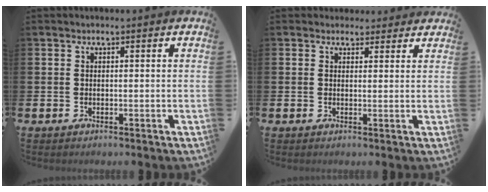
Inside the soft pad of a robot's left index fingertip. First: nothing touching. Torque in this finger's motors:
{"motor_torque": [0.98, -1.16, 0.42, 0.00]}